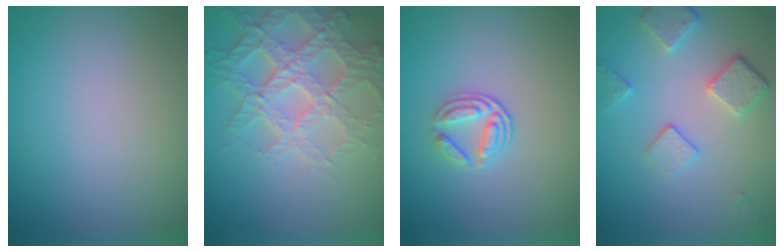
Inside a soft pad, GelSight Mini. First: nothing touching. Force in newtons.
{"total": 6.8, "press": 5.1, "slide": 4.5}
{"total": 2.4, "press": 1.9, "slide": 1.5}
{"total": 3.7, "press": 2.9, "slide": 2.3}